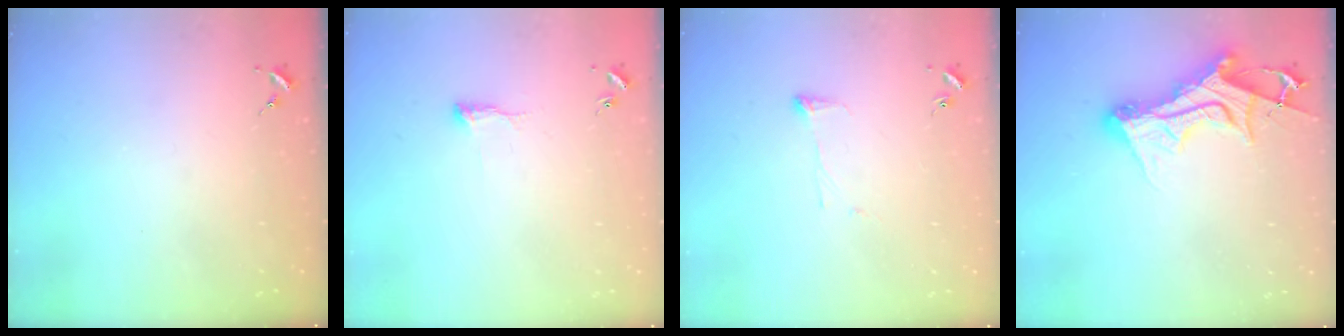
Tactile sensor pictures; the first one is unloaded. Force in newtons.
{"total": 7.4, "press": 7.4, "slide": 0.5}
{"total": 4.3, "press": 4.2, "slide": 0.7}
{"total": 13.9, "press": 13.9, "slide": 1.2}